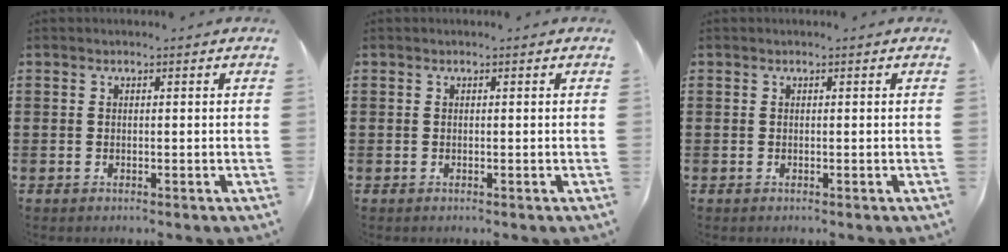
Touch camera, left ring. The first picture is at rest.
{"total": 0.0}
{"total": 0.0}